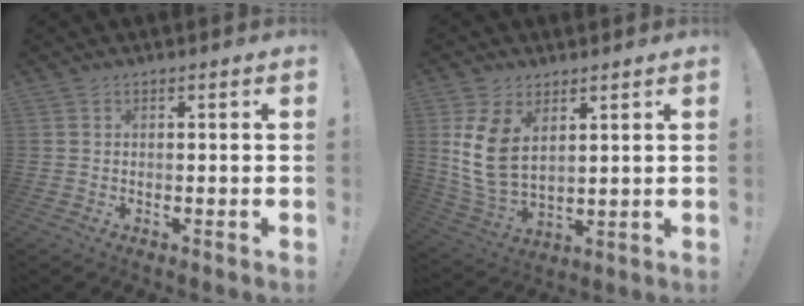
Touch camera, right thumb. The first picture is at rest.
{"total": 11.0, "force": [4.3, 6.6, 7.7], "torque": [-0.151, -0.024, 0.083]}